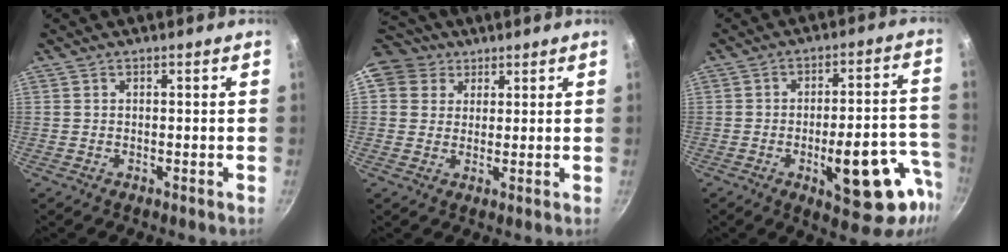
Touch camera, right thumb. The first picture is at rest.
{"total": 9.2, "force": [4.6, 7.4, 2.7], "torque": [-0.030, 0.008, 0.073]}
{"total": 18.8, "force": [-7.4, 7.3, 15.7], "torque": [-0.156, 0.033, -0.093]}